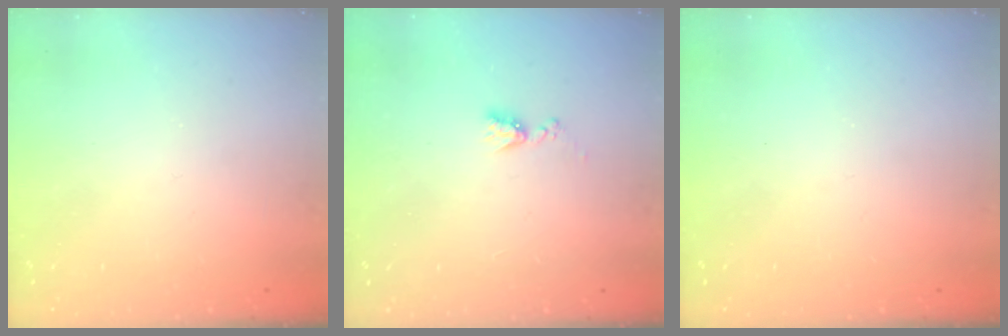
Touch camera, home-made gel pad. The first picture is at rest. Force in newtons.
{"total": 5.8, "press": 5.8, "slide": 0.7}
{"total": 0.0}